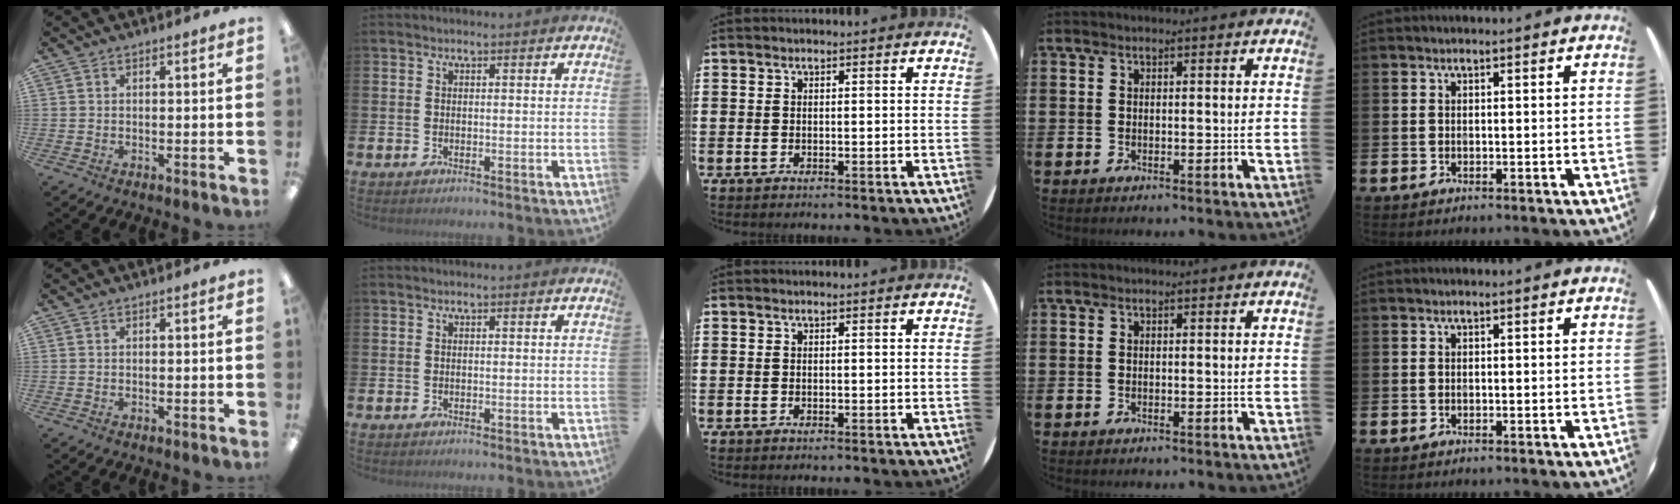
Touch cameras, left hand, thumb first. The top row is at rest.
{}